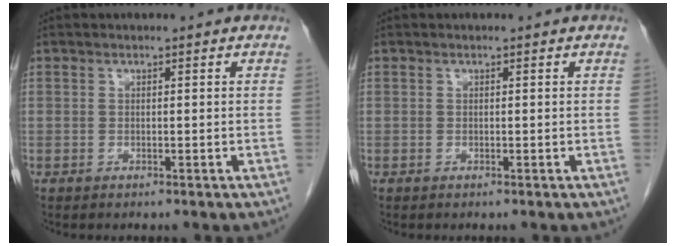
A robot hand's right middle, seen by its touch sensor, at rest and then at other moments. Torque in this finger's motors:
{"motor_torque": [-0.06, 0.13, -0.01, -0.01]}